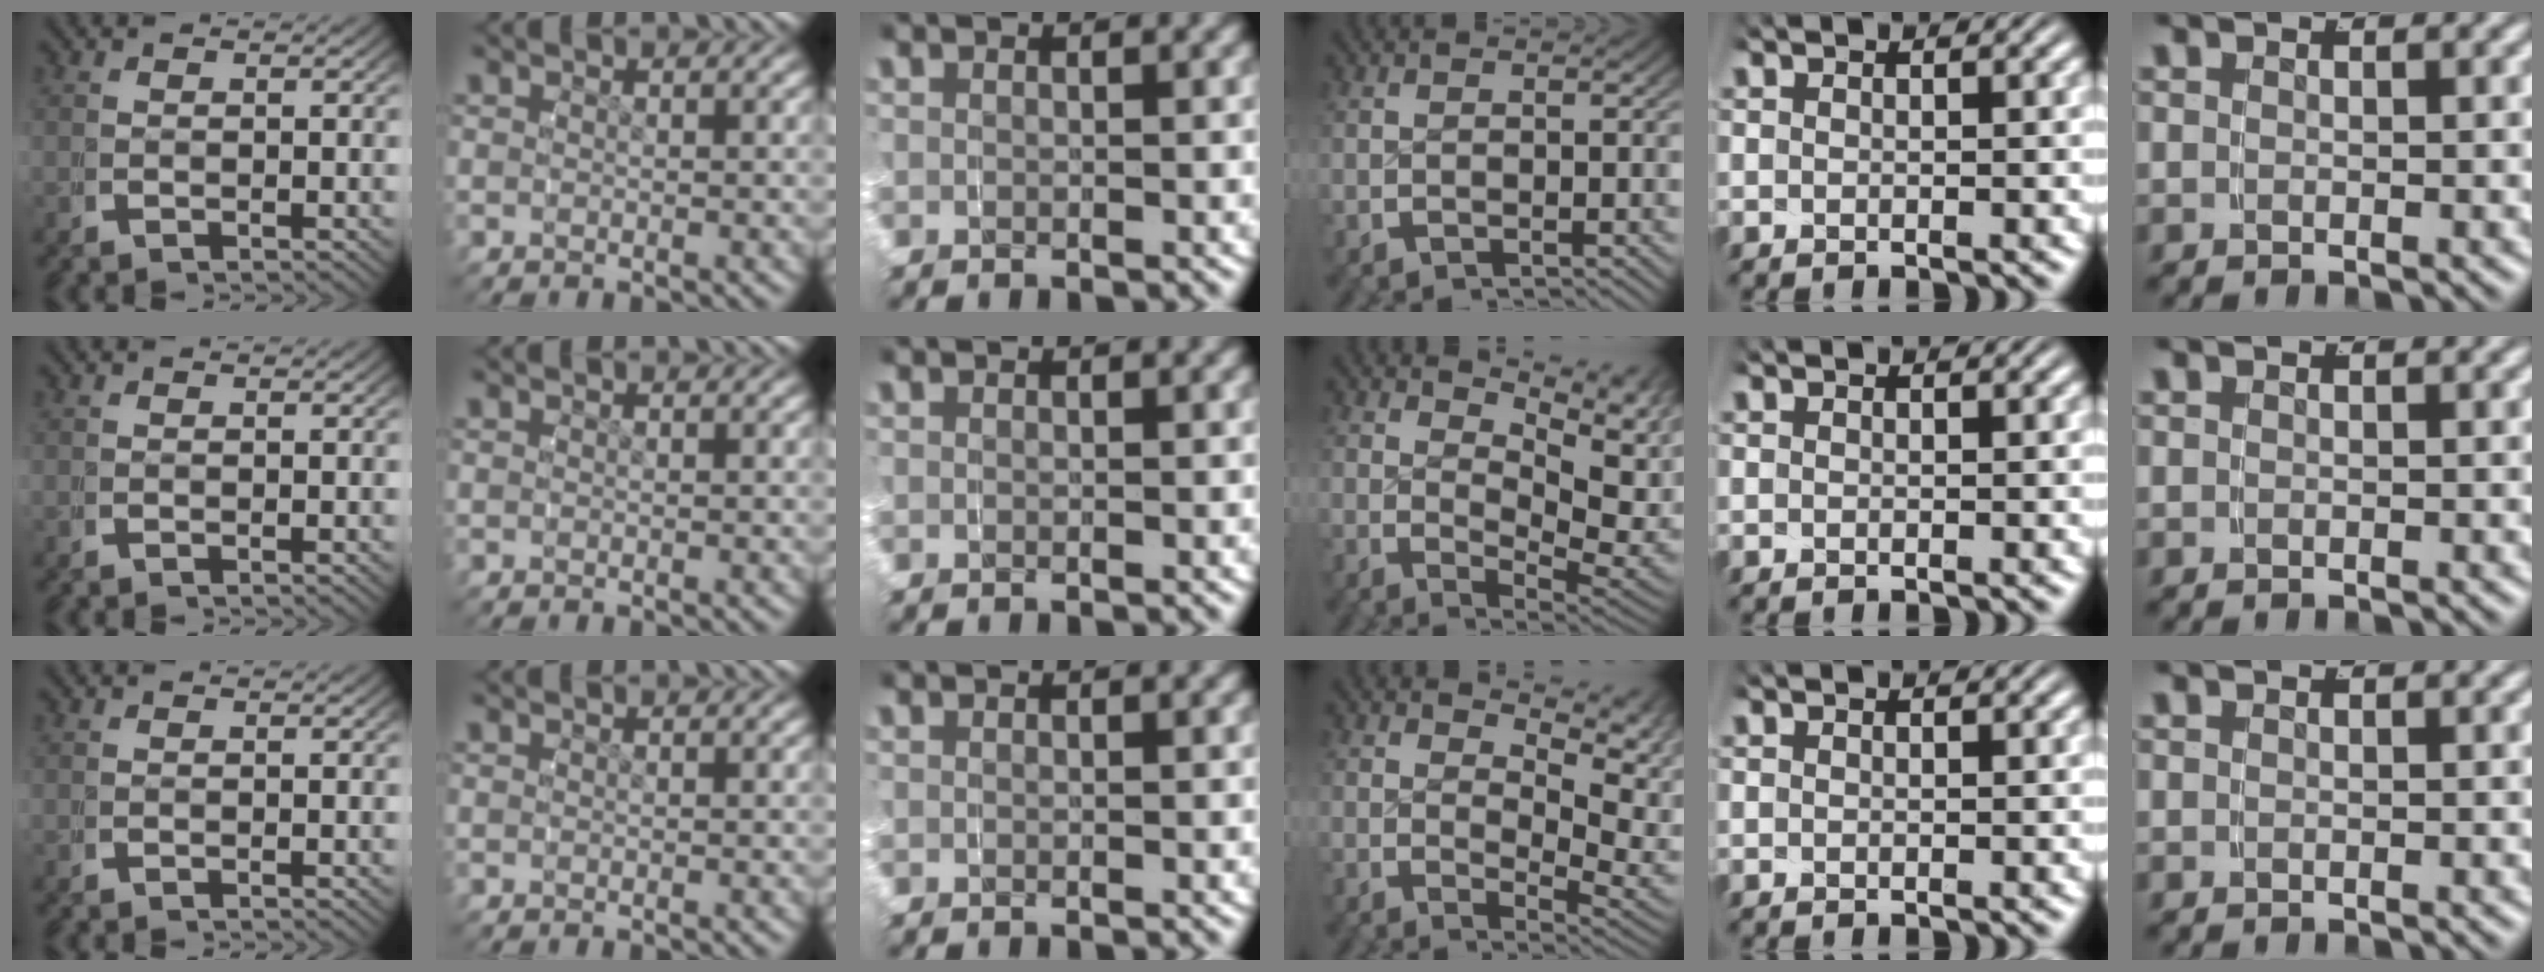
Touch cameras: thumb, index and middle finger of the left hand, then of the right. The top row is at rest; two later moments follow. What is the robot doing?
{"motion": "grasp_and_lifting", "object": "water bottle"}